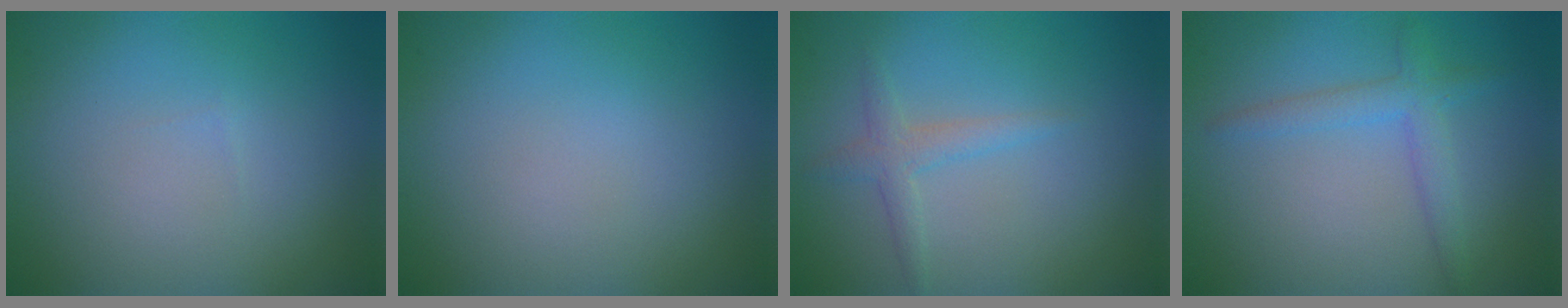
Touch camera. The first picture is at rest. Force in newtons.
{"total": 0.0}
{"total": 1.8, "press": 1.8, "slide": 0.1}
{"total": 2.5, "press": 2.5, "slide": 0.1}